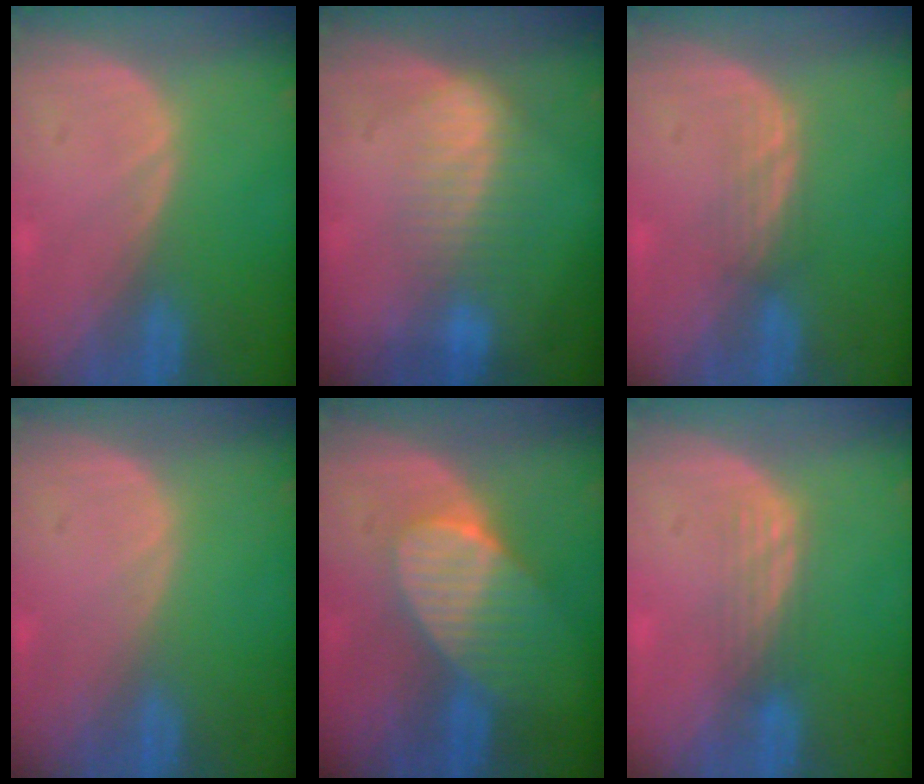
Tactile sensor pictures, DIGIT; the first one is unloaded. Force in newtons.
{"total": 7.2, "press": 6.1, "slide": 3.8}
{"total": 2.3, "press": 2.2, "slide": 0.5}
{"total": 0.0}
{"total": 7.4, "press": 6.8, "slide": 2.8}
{"total": 2.9, "press": 2.5, "slide": 1.5}